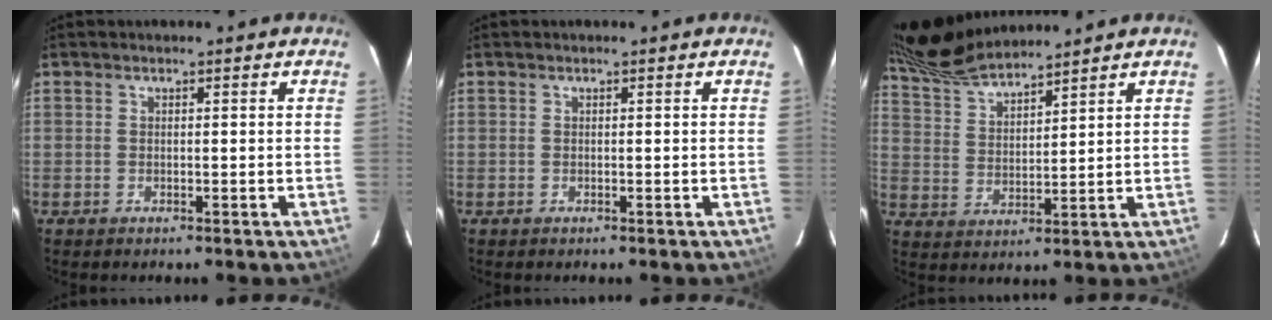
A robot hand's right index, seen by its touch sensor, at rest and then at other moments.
{"total": 0.0}
{"total": 12.0, "force": [11.3, 1.2, 4.0], "torque": [-0.084, 0.009, 0.215]}